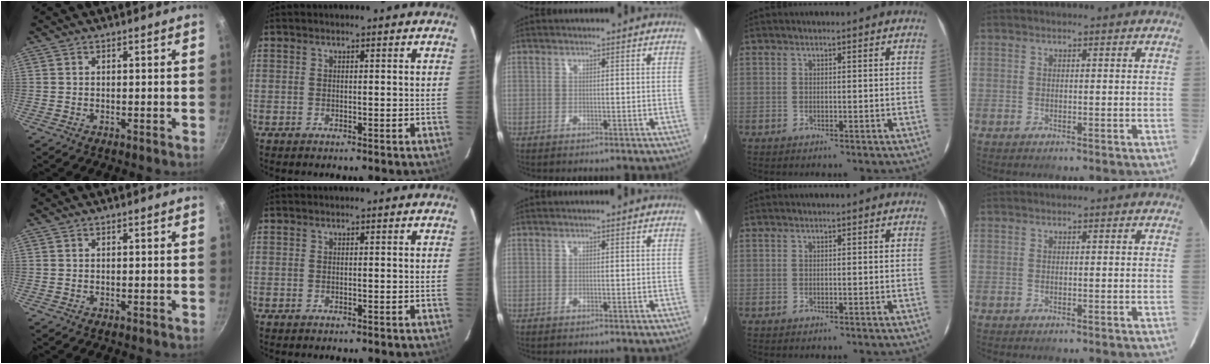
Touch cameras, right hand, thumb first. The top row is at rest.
{}